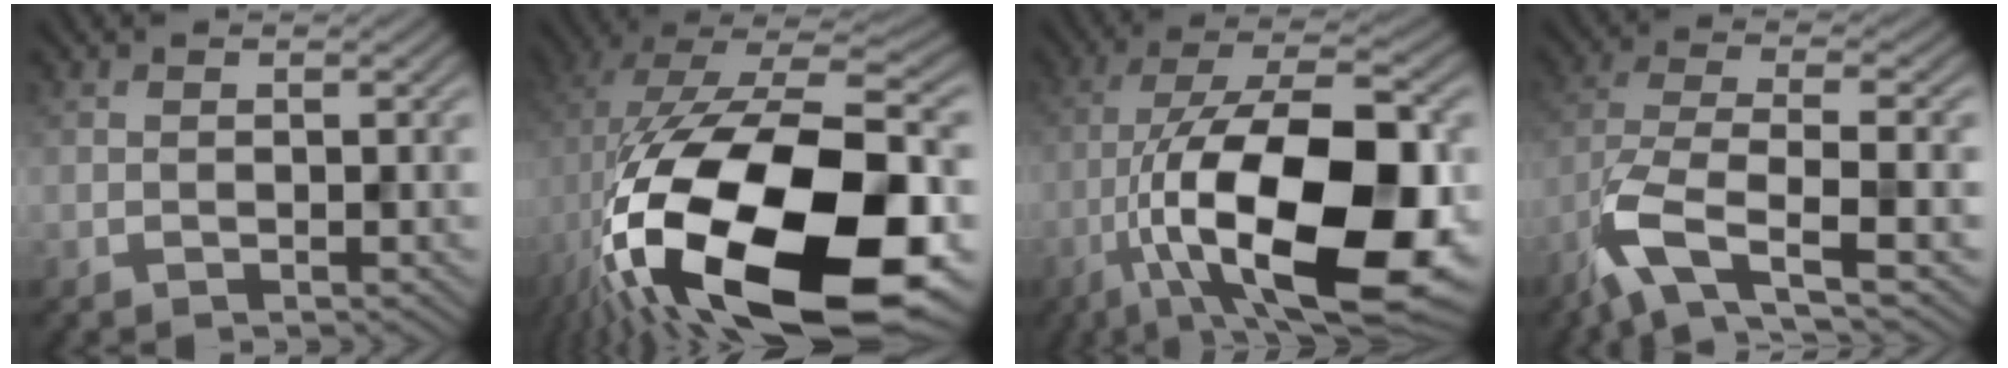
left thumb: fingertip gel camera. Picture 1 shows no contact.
{"total": 22.6, "force": [-7.0, 10.5, 18.8], "torque": [-0.379, -0.038, -0.096]}
{"total": 19.2, "force": [-5.4, 7.8, 16.7], "torque": [-0.290, -0.006, -0.088]}
{"total": 8.9, "force": [-4.6, 2.7, 7.2], "torque": [-0.155, -0.007, -0.100]}